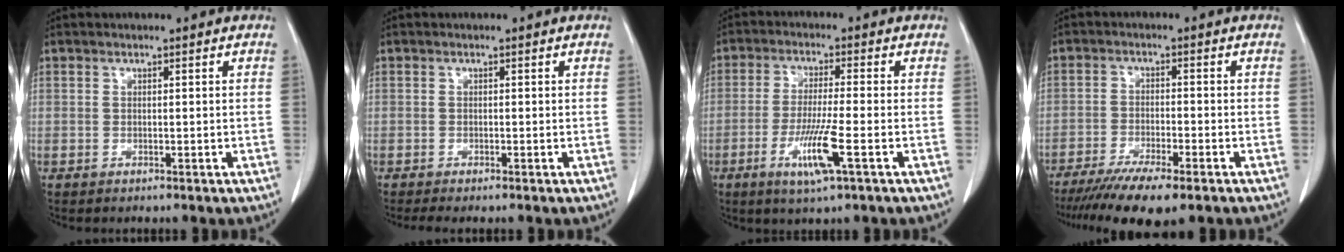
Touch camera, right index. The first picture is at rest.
{"total": 1.1, "force": [-0.9, -0.1, 0.7], "torque": [-0.018, -0.004, -0.018]}
{"total": 8.0, "force": [-3.1, -0.2, 7.3], "torque": [-0.141, -0.020, -0.058]}
{"total": 10.3, "force": [-7.6, 1.3, 6.8], "torque": [-0.107, -0.022, -0.123]}